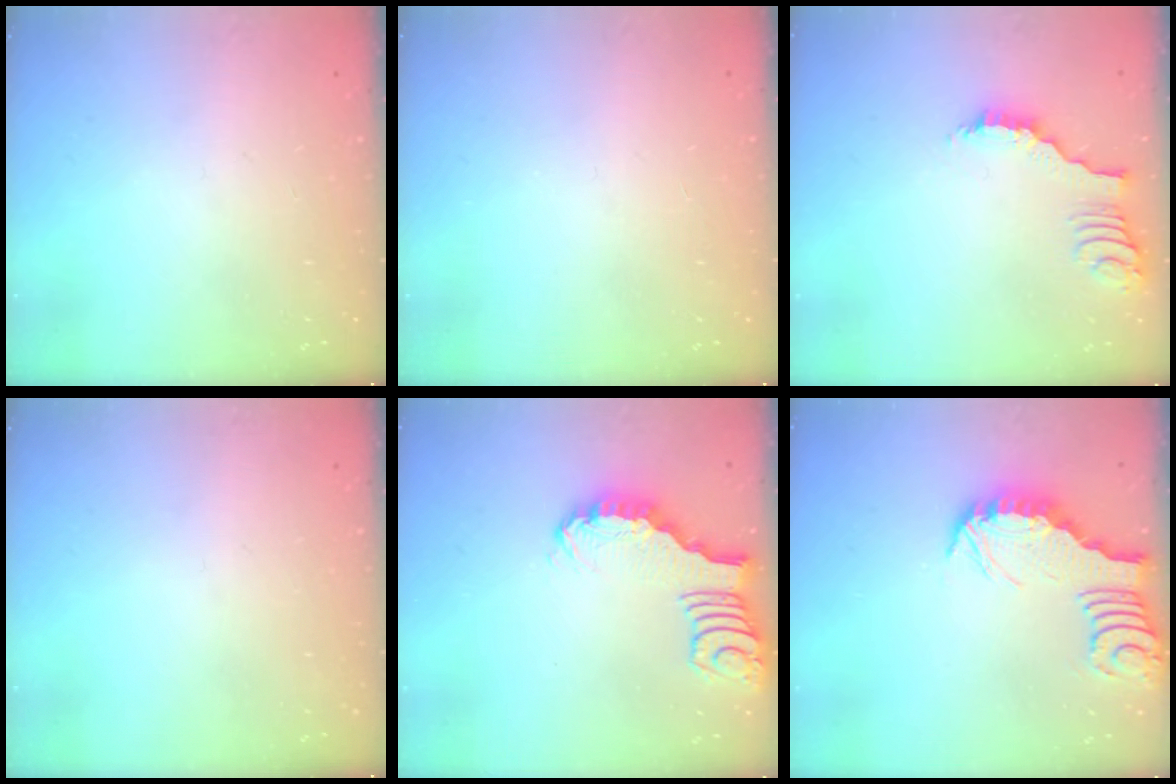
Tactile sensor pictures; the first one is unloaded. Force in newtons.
{"total": 1.6, "press": 1.5, "slide": 0.3}
{"total": 2.2, "press": 2.2, "slide": 0.4}
{"total": 0.0}
{"total": 2.8, "press": 2.7, "slide": 0.4}
{"total": 2.6, "press": 2.6, "slide": 0.2}